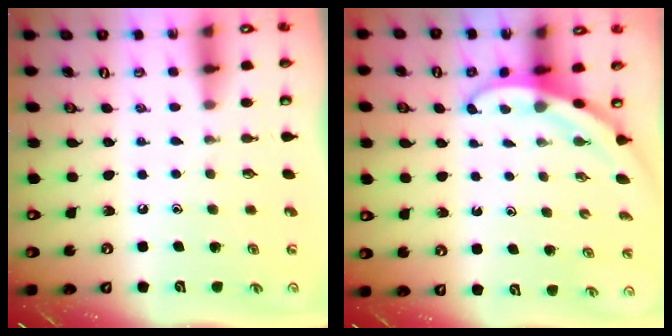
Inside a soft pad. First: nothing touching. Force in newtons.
{"total": 3.2, "press": 3.2, "slide": 0.1}